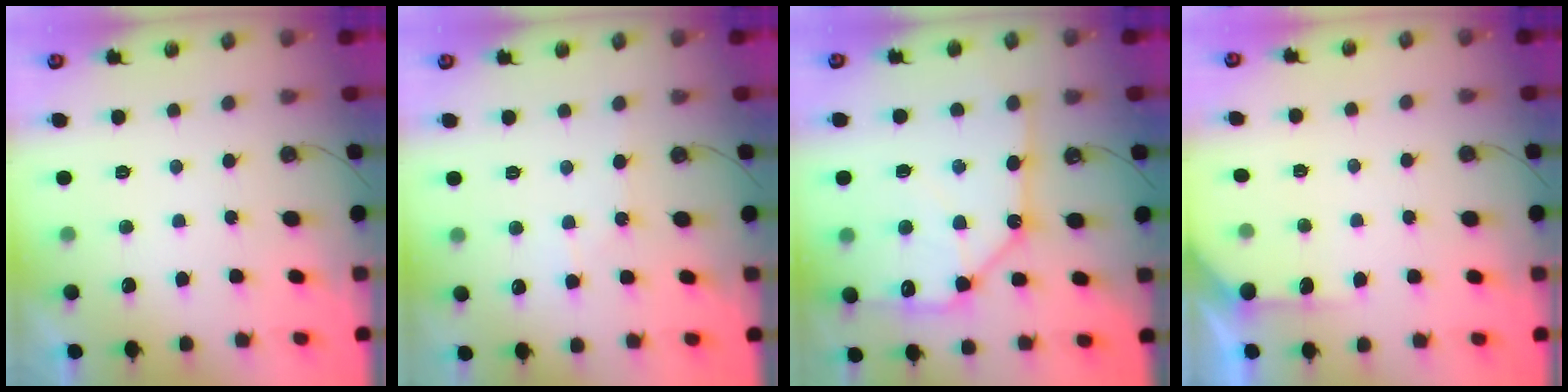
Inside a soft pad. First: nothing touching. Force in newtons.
{"total": 4.6, "press": 4.6, "slide": 0.6}
{"total": 18.9, "press": 18.7, "slide": 2.3}
{"total": 4.4, "press": 4.3, "slide": 0.5}